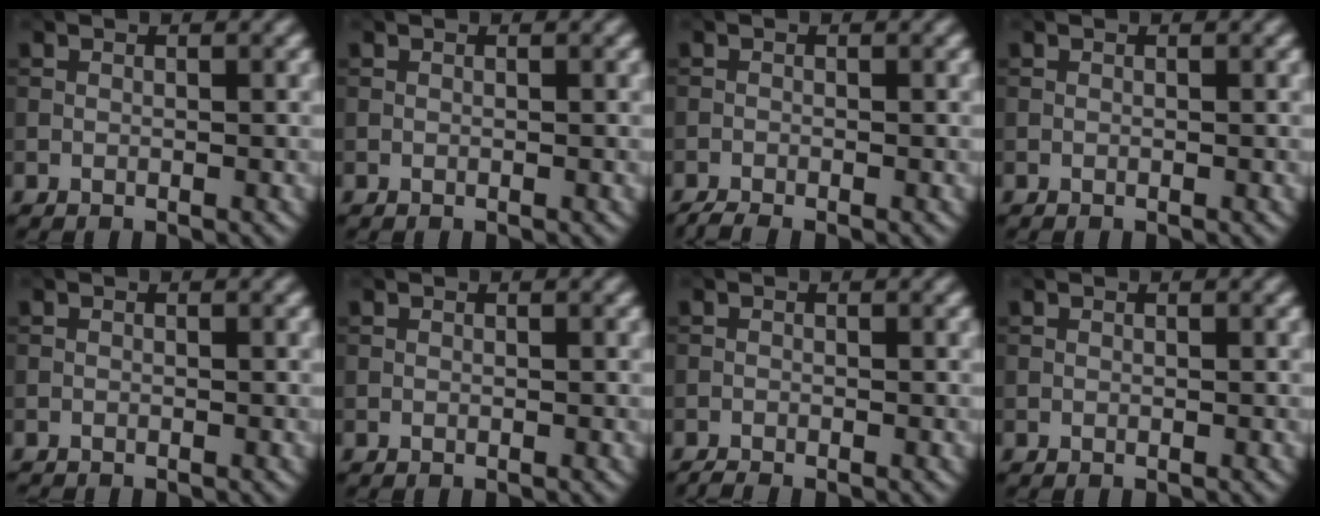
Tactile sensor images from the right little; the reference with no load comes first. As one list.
[{"total": 0.0}, {"total": 1.3, "force": [-1.2, 0.1, 0.5], "torque": [-0.009, -0.005, -0.028]}, {"total": 0.0}, {"total": 0.6, "force": [-0.6, 0.0, 0.0], "torque": [0.003, -0.003, -0.013]}, {"total": 0.0}, {"total": 0.8, "force": [-0.8, 0.0, 0.2], "torque": [0.000, -0.002, -0.019]}, {"total": 0.0}]